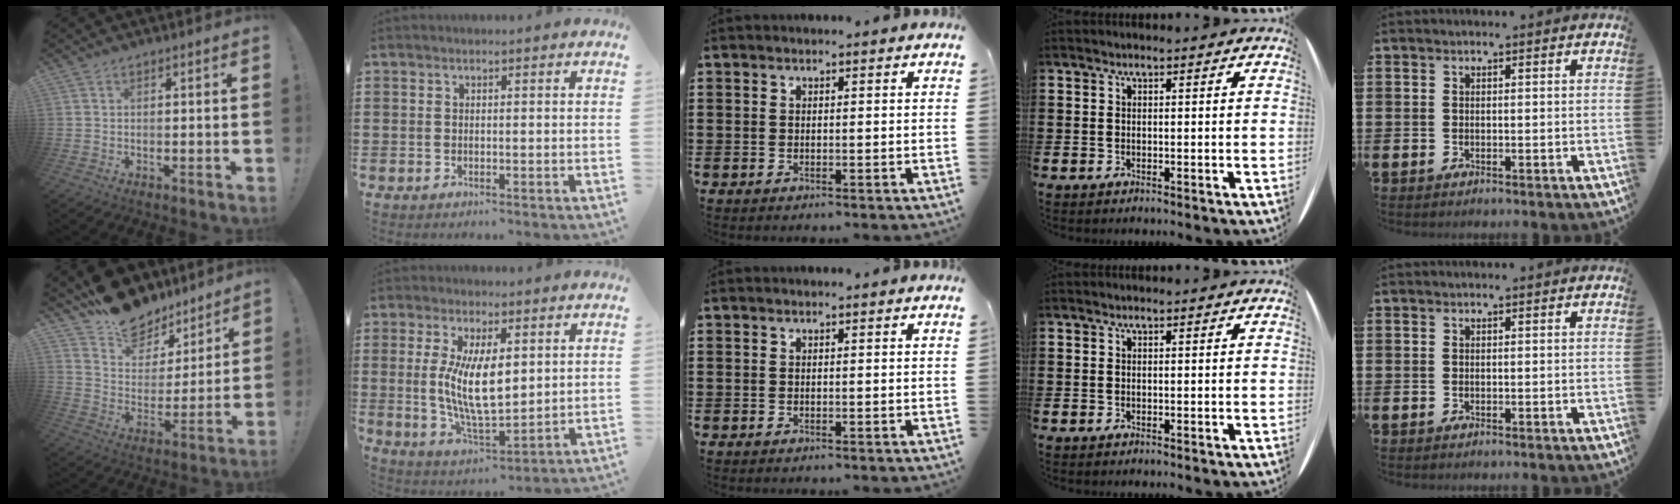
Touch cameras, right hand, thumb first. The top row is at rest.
{"thumb": {"total": 14.7, "force": [11.9, 7.7, 3.8], "torque": [-0.071, -0.088, 0.219]}, "index": {"total": 10.4, "force": [1.4, 4.3, 9.4], "torque": [-0.183, 0.000, 0.023]}}